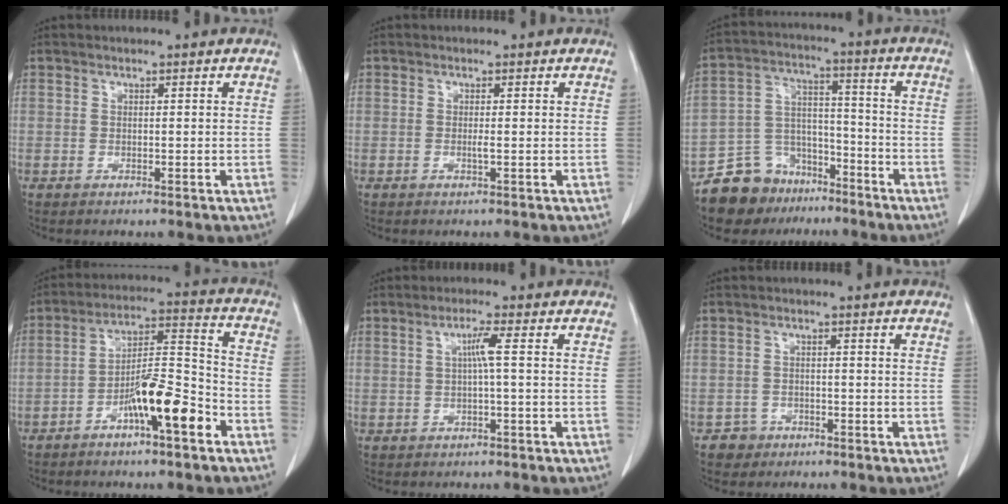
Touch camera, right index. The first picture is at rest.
{"total": 0.8, "force": [-0.1, -0.1, 0.7], "torque": [-0.017, -0.002, -0.002]}
{"total": 10.9, "force": [-8.4, 6.8, 1.8], "torque": [-0.040, 0.044, -0.144]}
{"total": 11.3, "force": [-5.7, 1.7, 9.6], "torque": [-0.167, 0.012, -0.098]}
{"total": 2.6, "force": [0.2, -0.5, 2.6], "torque": [-0.049, 0.004, 0.004]}
{"total": 2.7, "force": [-1.5, 2.2, -0.3], "torque": [0.007, 0.013, -0.026]}